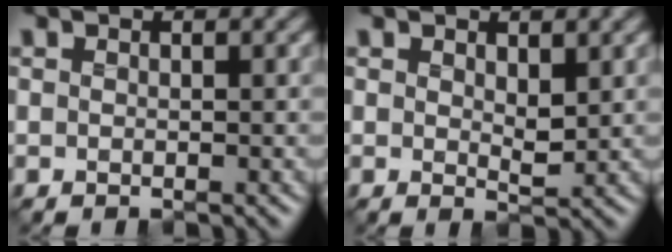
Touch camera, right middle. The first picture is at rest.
{"total": 1.8, "force": [0.7, 0.8, 1.4], "torque": [-0.027, -0.006, 0.012]}